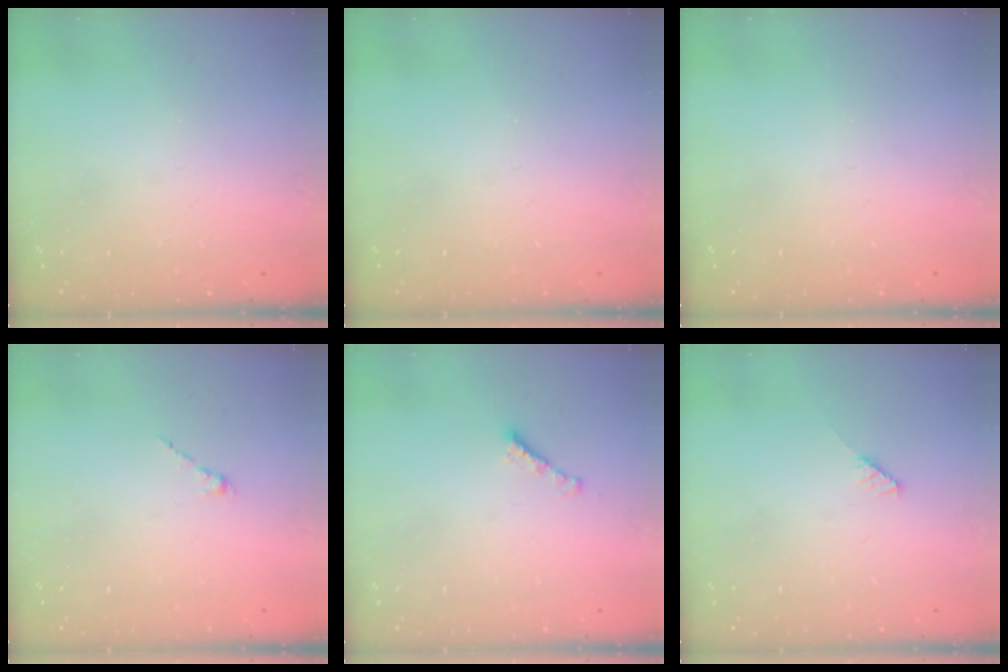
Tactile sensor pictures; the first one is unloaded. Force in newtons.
{"total": 0.0}
{"total": 0.0}
{"total": 0.0}
{"total": 2.3, "press": 2.2, "slide": 0.4}
{"total": 3.0, "press": 3.0, "slide": 0.2}